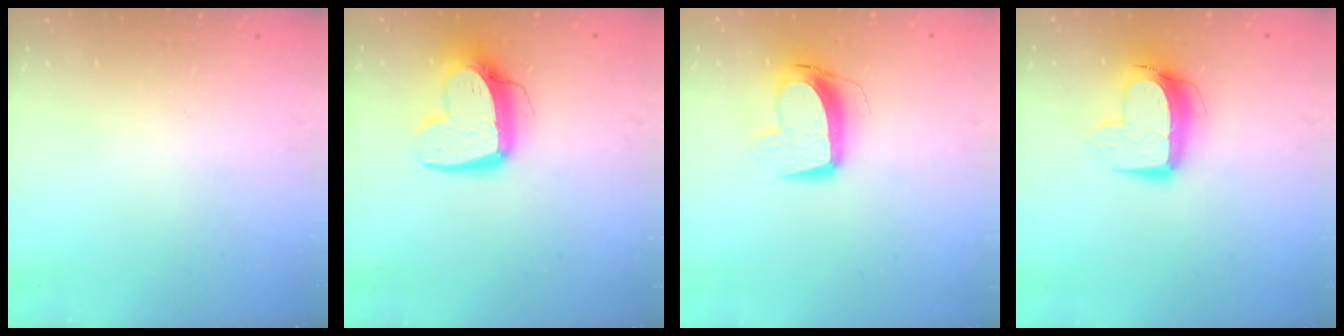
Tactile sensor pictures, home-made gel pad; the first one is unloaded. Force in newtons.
{"total": 13.0, "press": 12.9, "slide": 1.2}
{"total": 10.6, "press": 10.5, "slide": 1.2}
{"total": 11.0, "press": 10.9, "slide": 1.1}